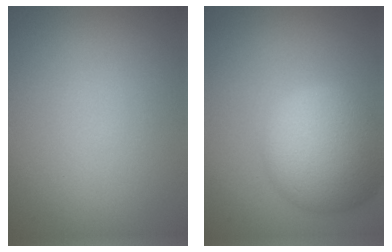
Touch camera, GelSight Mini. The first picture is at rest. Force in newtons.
{"total": 8.4, "press": 8.4, "slide": 0.8}